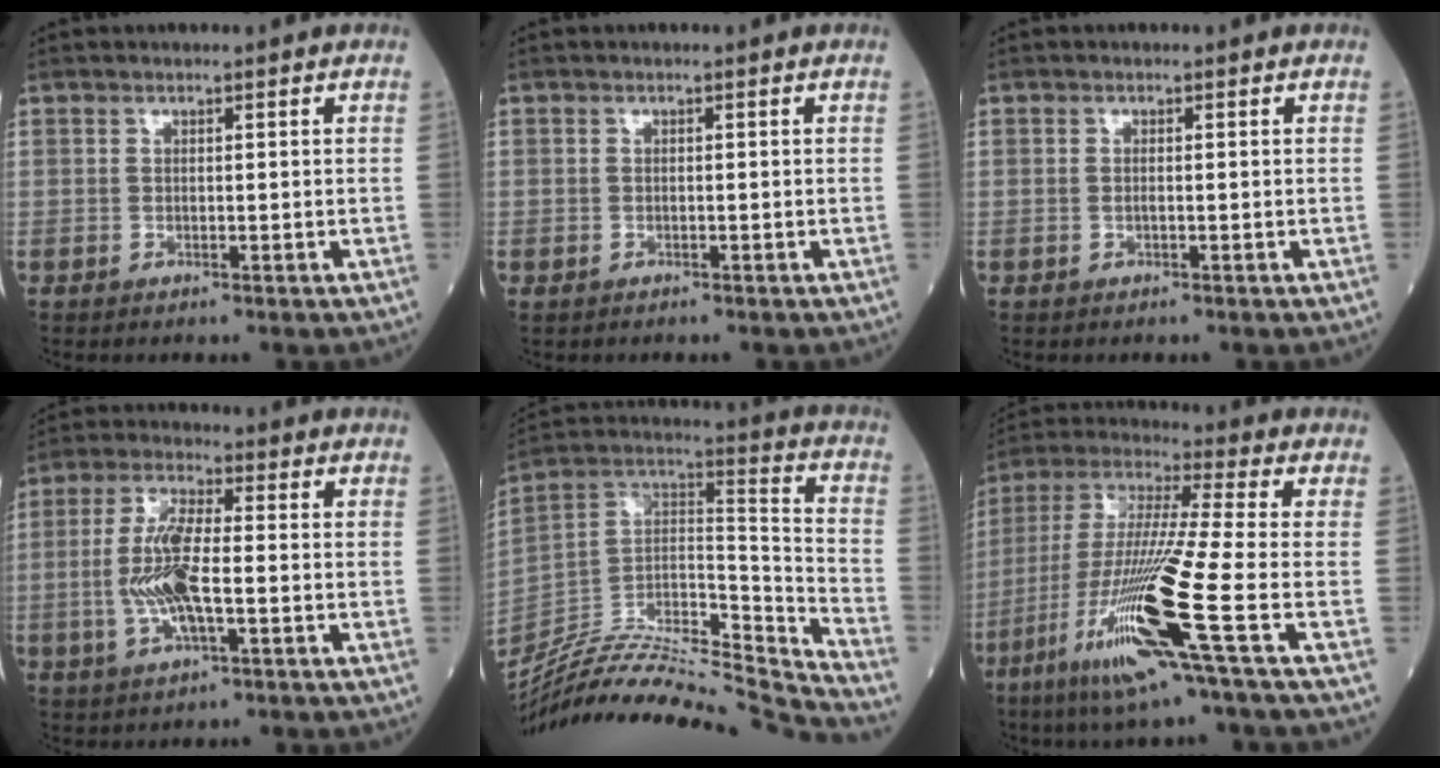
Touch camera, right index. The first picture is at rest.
{"total": 0.7, "force": [-0.5, 0.5, 0.0], "torque": [-0.007, 0.004, -0.009]}
{"total": 0.7, "force": [-0.1, 0.1, 0.7], "torque": [-0.016, 0.000, -0.002]}
{"total": 9.5, "force": [-1.4, 2.2, 9.1], "torque": [-0.193, 0.000, -0.029]}
{"total": 26.0, "force": [-24.9, 0.6, 7.6], "torque": [-0.140, 0.015, -0.407]}
{"total": 18.2, "force": [-7.5, -1.2, 16.5], "torque": [-0.355, -0.036, -0.149]}